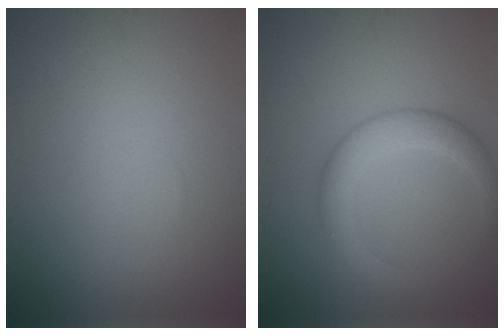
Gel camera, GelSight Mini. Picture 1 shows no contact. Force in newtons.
{"total": 4.3, "press": 4.3, "slide": 0.3}